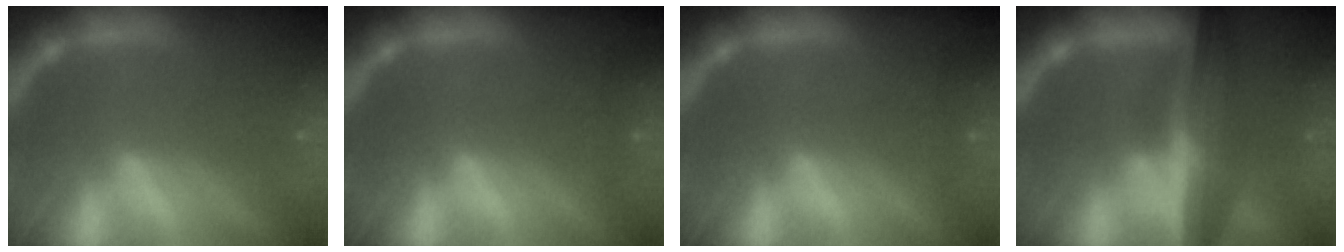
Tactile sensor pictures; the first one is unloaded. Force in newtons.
{"total": 0.9}
{"total": 0.9}
{"total": 9.0}